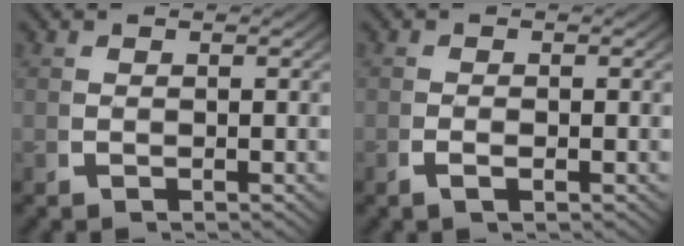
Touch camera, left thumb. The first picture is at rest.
{"total": 0.9, "force": [-0.4, 0.2, 0.8], "torque": [-0.022, 0.000, -0.009]}